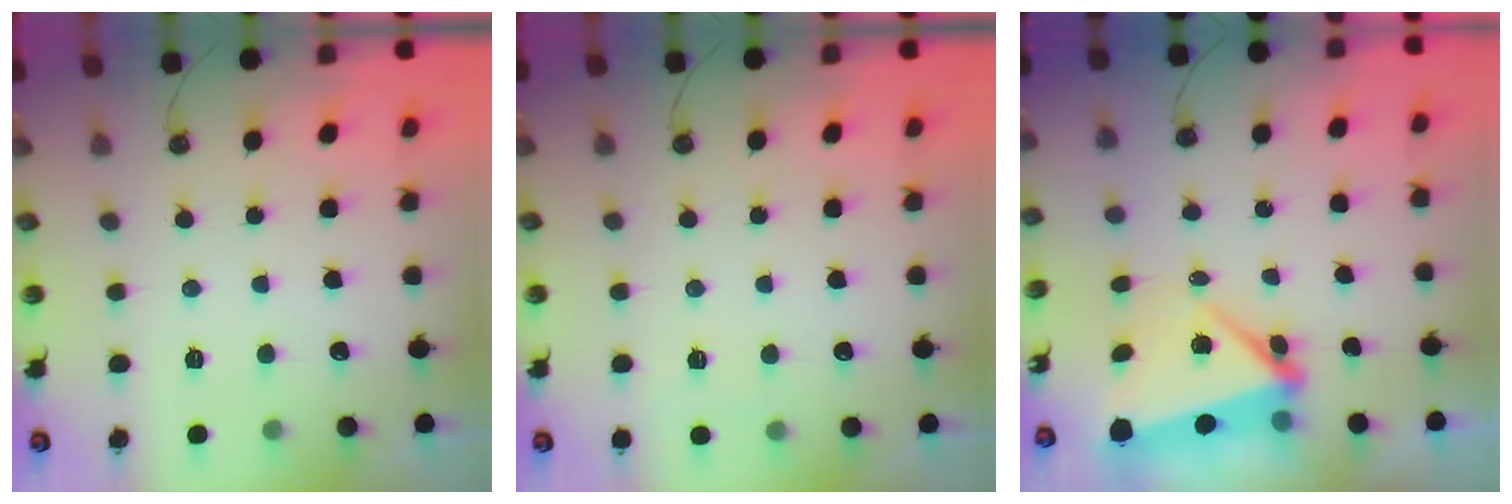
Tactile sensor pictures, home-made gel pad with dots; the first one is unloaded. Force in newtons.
{"total": 2.9, "press": 2.9, "slide": 0.2}
{"total": 5.5, "press": 5.4, "slide": 0.8}